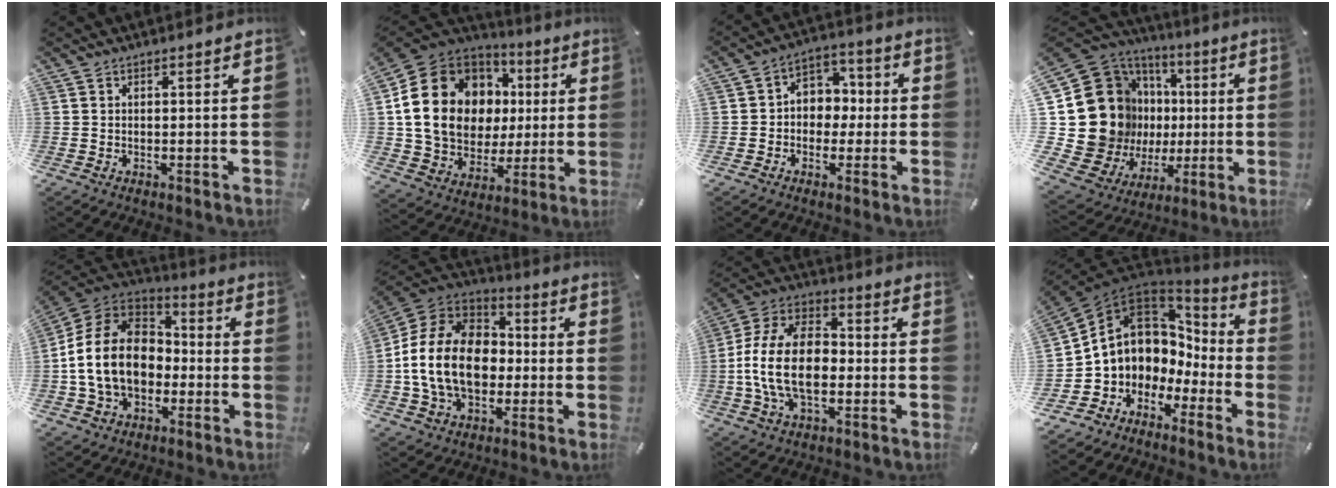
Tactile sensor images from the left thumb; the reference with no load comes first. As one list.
[{"total": 18.4, "force": [2.1, 15.9, 9.0], "torque": [-0.181, -0.010, 0.052]}, {"total": 6.8, "force": [-1.2, 6.2, 2.4], "torque": [-0.039, 0.014, -0.025]}, {"total": 23.7, "force": [2.5, 19.7, 12.9], "torque": [-0.244, -0.052, 0.093]}, {"total": 16.7, "force": [-3.1, 13.2, 9.9], "torque": [-0.217, 0.032, -0.057]}, {"total": 18.3, "force": [-3.0, 13.9, 11.6], "torque": [-0.258, 0.028, -0.057]}, {"total": 15.9, "force": [-3.3, 10.1, 11.8], "torque": [-0.261, 0.010, -0.063]}, {"total": 9.2, "force": [2.5, 8.3, 3.1], "torque": [-0.087, -0.038, 0.050]}]